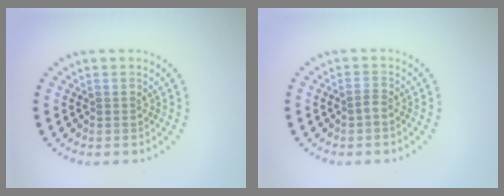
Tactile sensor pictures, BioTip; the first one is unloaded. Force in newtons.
{"total": 0.9, "press": 0.6, "slide": 0.6}